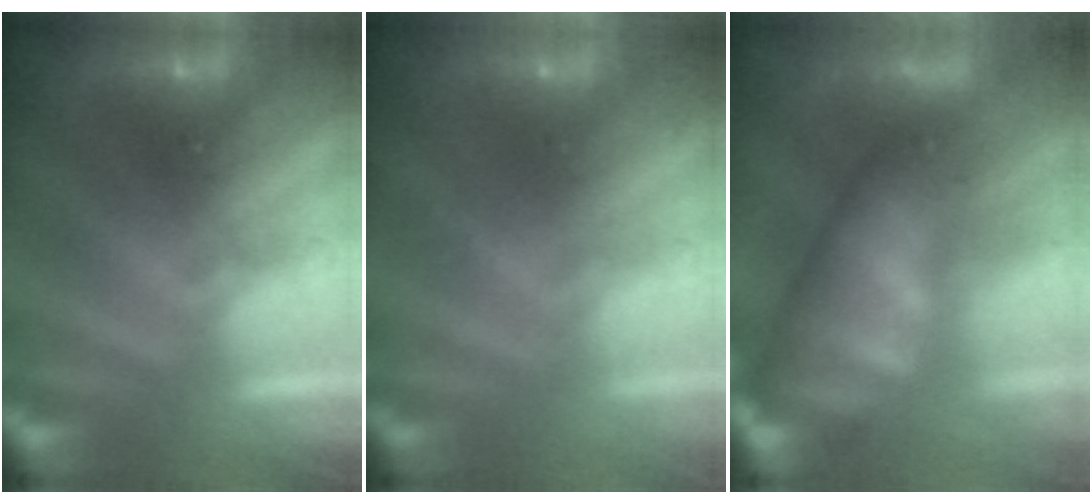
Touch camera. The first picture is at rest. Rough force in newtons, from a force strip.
{"total": 2.0}
{"total": 9.8}